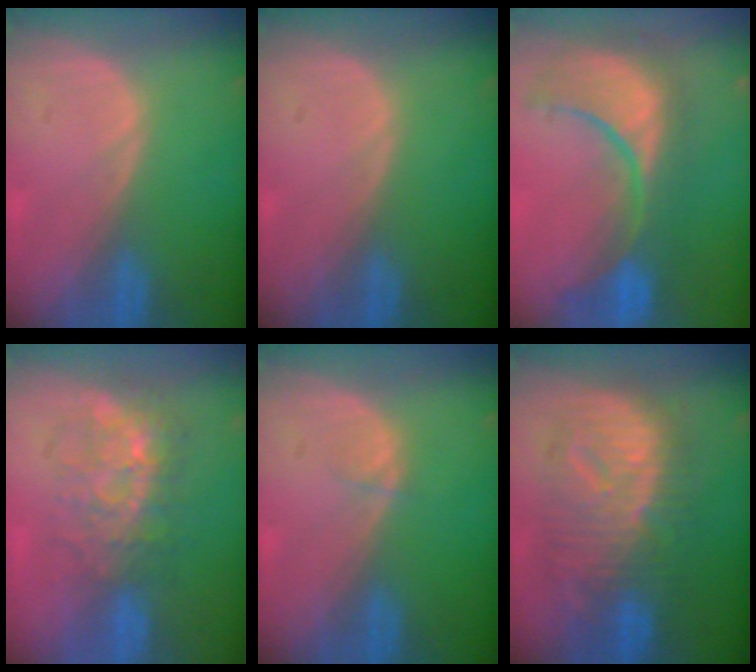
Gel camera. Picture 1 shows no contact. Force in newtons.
{"total": 0.0}
{"total": 11.8, "press": 10.8, "slide": 4.8}
{"total": 8.1, "press": 7.3, "slide": 3.7}
{"total": 0.8, "press": 0.8, "slide": 0.1}
{"total": 12.0, "press": 11.9, "slide": 1.3}